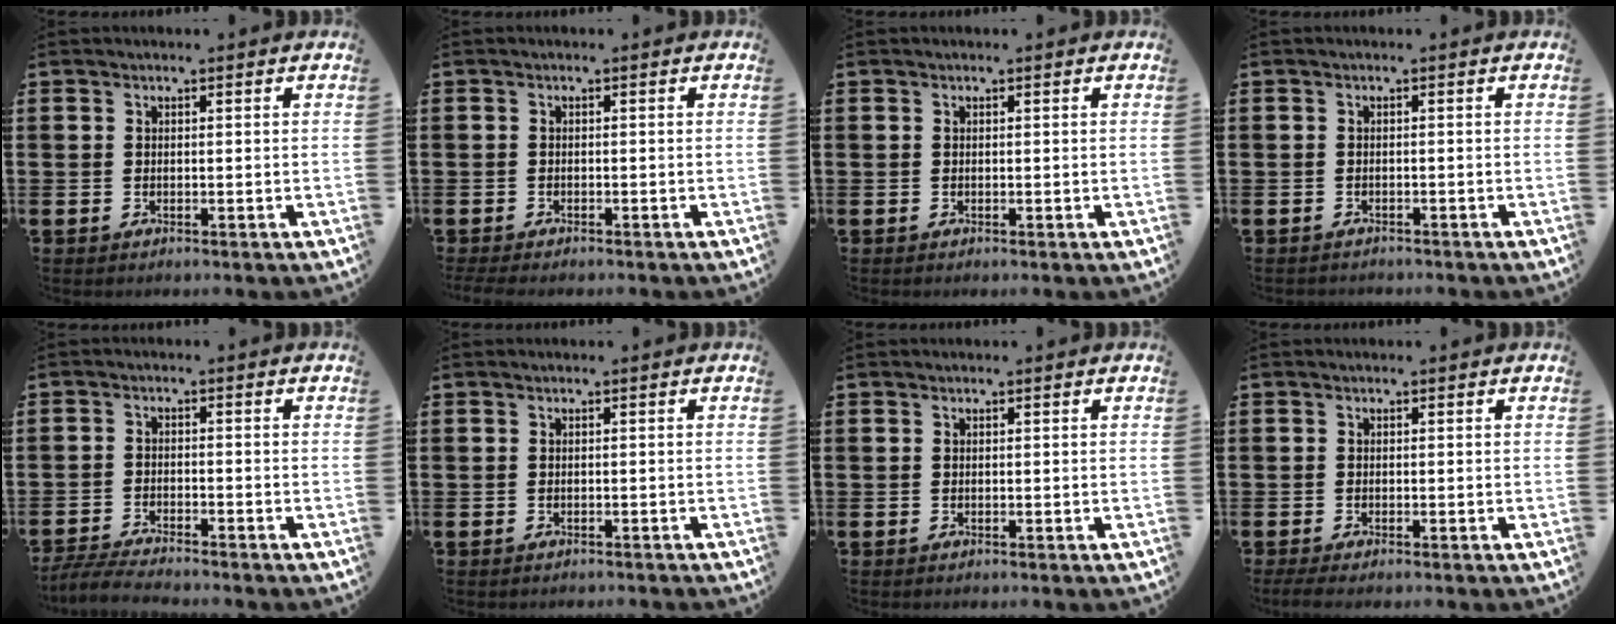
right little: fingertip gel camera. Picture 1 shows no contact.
{"total": 0.7, "force": [-0.7, 0.1, 0.3], "torque": [-0.006, -0.001, -0.013]}
{"total": 0.0}
{"total": 0.6, "force": [-0.6, 0.0, -0.1], "torque": [0.000, -0.001, -0.013]}
{"total": 3.0, "force": [-2.9, -0.1, 0.8], "torque": [-0.021, -0.003, -0.060]}
{"total": 0.0}
{"total": 0.0}
{"total": 0.7, "force": [-0.4, 0.1, 0.6], "torque": [-0.009, -0.002, -0.007]}